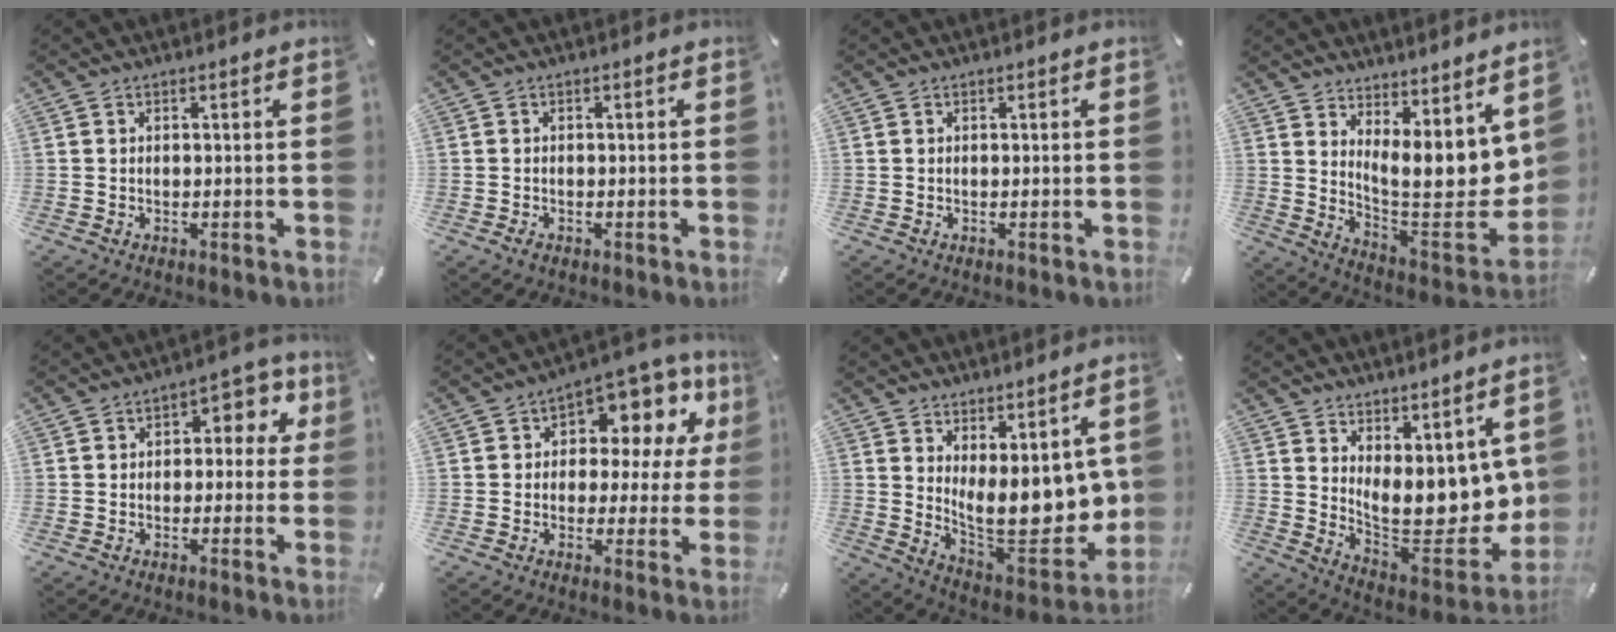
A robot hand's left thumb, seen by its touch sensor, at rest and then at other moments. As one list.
[{"total": 1.0, "force": [-0.7, 0.5, 0.5], "torque": [-0.010, 0.002, -0.014]}, {"total": 0.0}, {"total": 11.4, "force": [5.2, 5.0, 8.8], "torque": [-0.124, -0.070, 0.102]}, {"total": 6.3, "force": [1.1, 4.5, 4.3], "torque": [-0.047, -0.002, 0.010]}, {"total": 9.6, "force": [3.8, 6.7, 5.7], "torque": [-0.072, -0.035, 0.067]}, {"total": 14.2, "force": [3.8, 7.4, 11.5], "torque": [-0.163, -0.058, 0.079]}, {"total": 12.7, "force": [4.0, 7.8, 9.2], "torque": [-0.122, -0.062, 0.083]}]